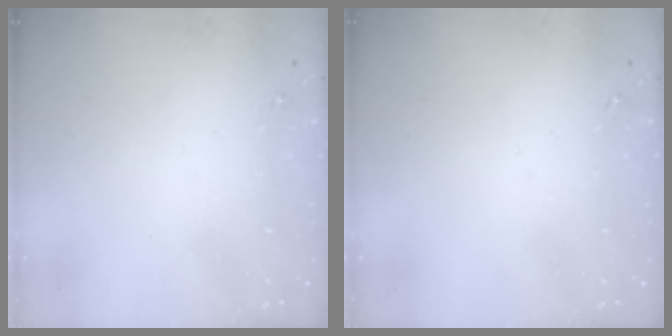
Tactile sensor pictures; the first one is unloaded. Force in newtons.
{"total": 0.0}